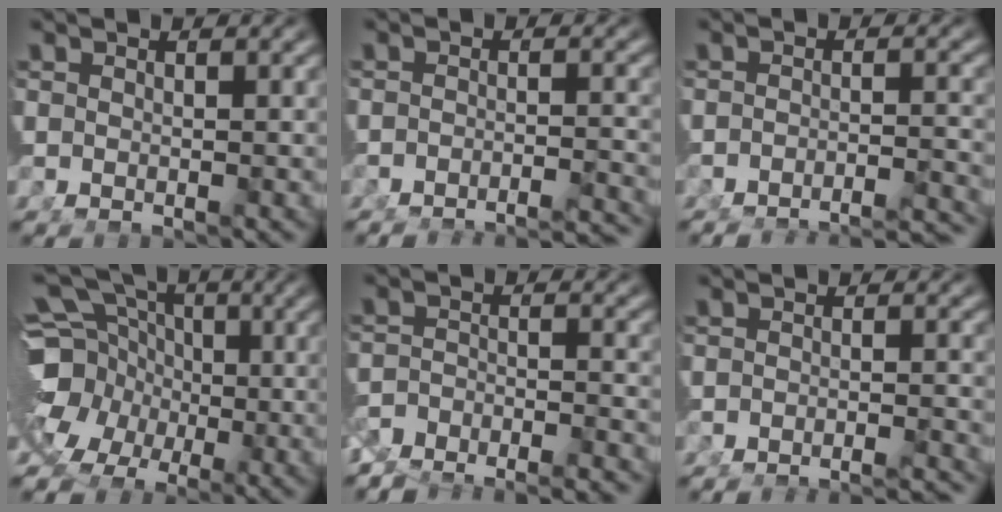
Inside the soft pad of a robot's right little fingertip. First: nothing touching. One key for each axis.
{"total": 7.8, "fx": -7.6, "fy": 1.1, "fz": 1.3, "tx": 0.005, "ty": -0.008, "tz": -0.120}
{"total": 9.9, "fx": -9.6, "fy": 1.8, "fz": 1.8, "tx": 0.000, "ty": -0.010, "tz": -0.149}
{"total": 15.0, "fx": -0.5, "fy": 13.1, "fz": 7.3, "tx": -0.149, "ty": -0.045, "tz": -0.012}
{"total": 7.8, "fx": -7.2, "fy": 2.5, "fz": 1.7, "tx": -0.010, "ty": -0.016, "tz": -0.116}
{"total": 5.1, "fx": -5.0, "fy": 0.3, "fz": 0.9, "tx": 0.004, "ty": -0.003, "tz": -0.081}